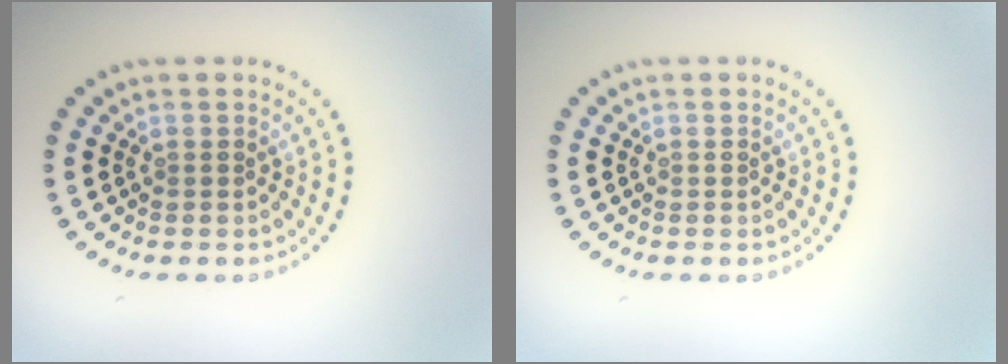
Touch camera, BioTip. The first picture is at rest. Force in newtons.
{"total": 0.0}